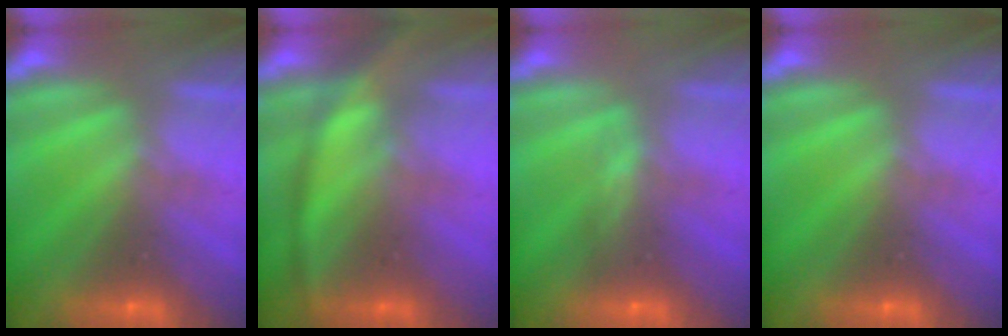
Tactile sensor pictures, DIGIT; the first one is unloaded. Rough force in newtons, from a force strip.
{"total": 3.1}
{"total": 3.4}
{"total": 0.0}